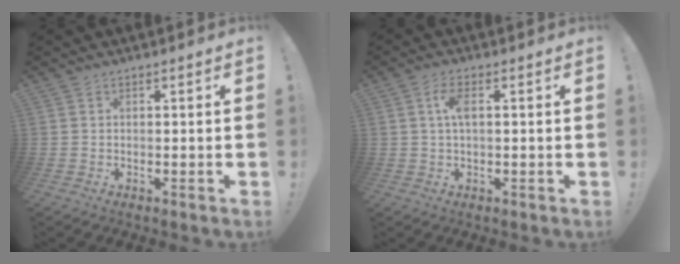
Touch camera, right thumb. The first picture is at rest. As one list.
[{"total": 4.5, "force": [1.1, 1.8, 4.0], "torque": [-0.076, 0.006, 0.017]}]